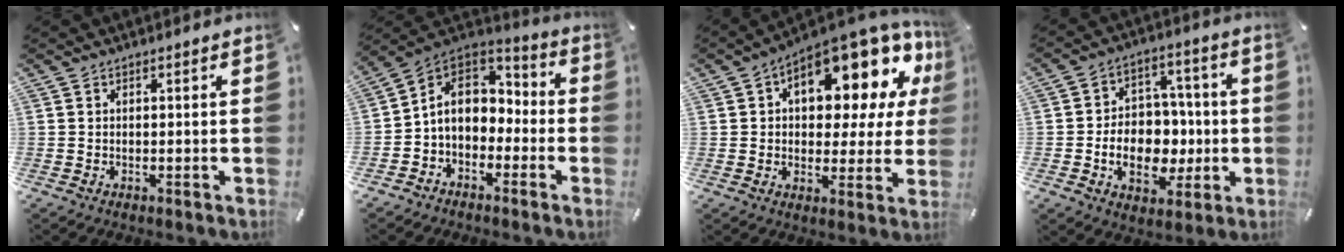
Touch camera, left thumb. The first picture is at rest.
{"total": 9.7, "force": [-1.3, 8.2, 5.1], "torque": [-0.098, 0.015, -0.020]}
{"total": 16.3, "force": [9.4, 7.6, 11.0], "torque": [-0.141, -0.084, 0.149]}
{"total": 12.6, "force": [-2.5, 10.0, 7.2], "torque": [-0.118, 0.011, -0.035]}